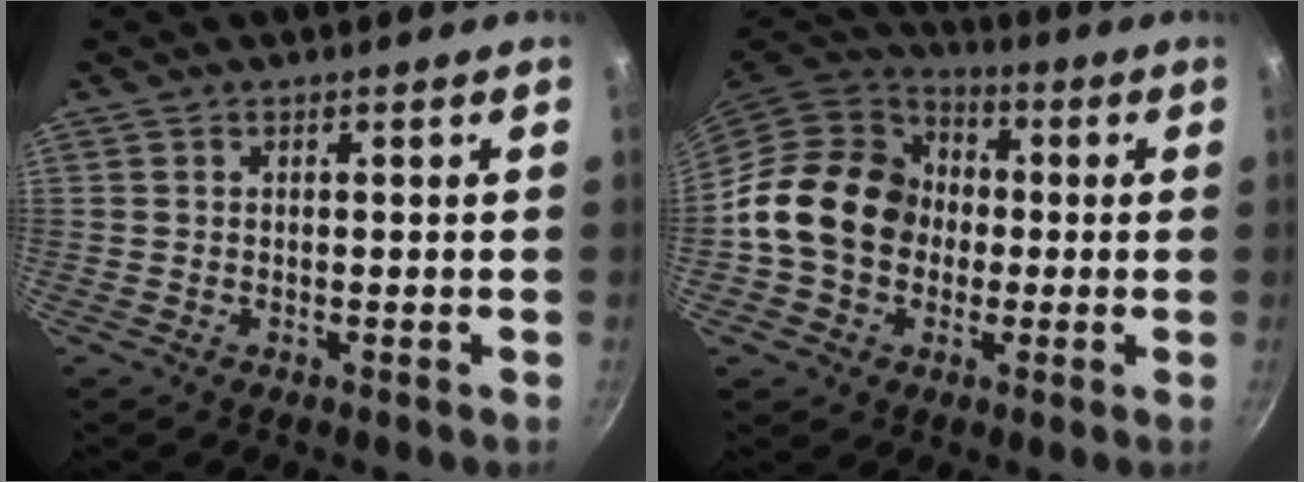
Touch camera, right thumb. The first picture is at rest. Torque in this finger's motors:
{"motor_torque": [1.14, 1.65, 0.73, -0.73, 0.14]}